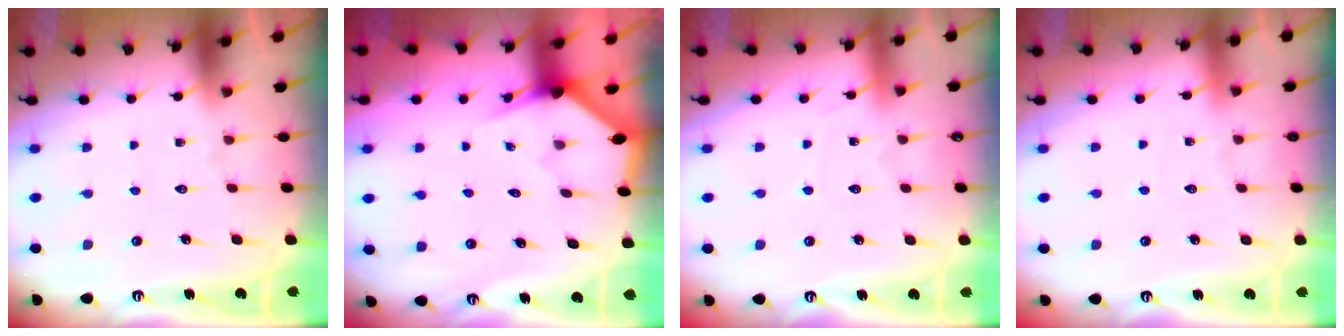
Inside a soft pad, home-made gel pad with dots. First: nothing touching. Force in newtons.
{"total": 2.3, "press": 2.3, "slide": 0.1}
{"total": 2.9, "press": 2.9, "slide": 0.4}
{"total": 2.1, "press": 2.1, "slide": 0.2}